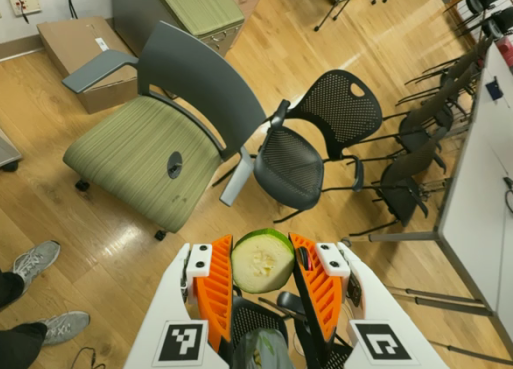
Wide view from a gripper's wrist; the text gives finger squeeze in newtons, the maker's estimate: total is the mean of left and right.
{"total": 9.0, "left": 9.1, "right": 8.9}